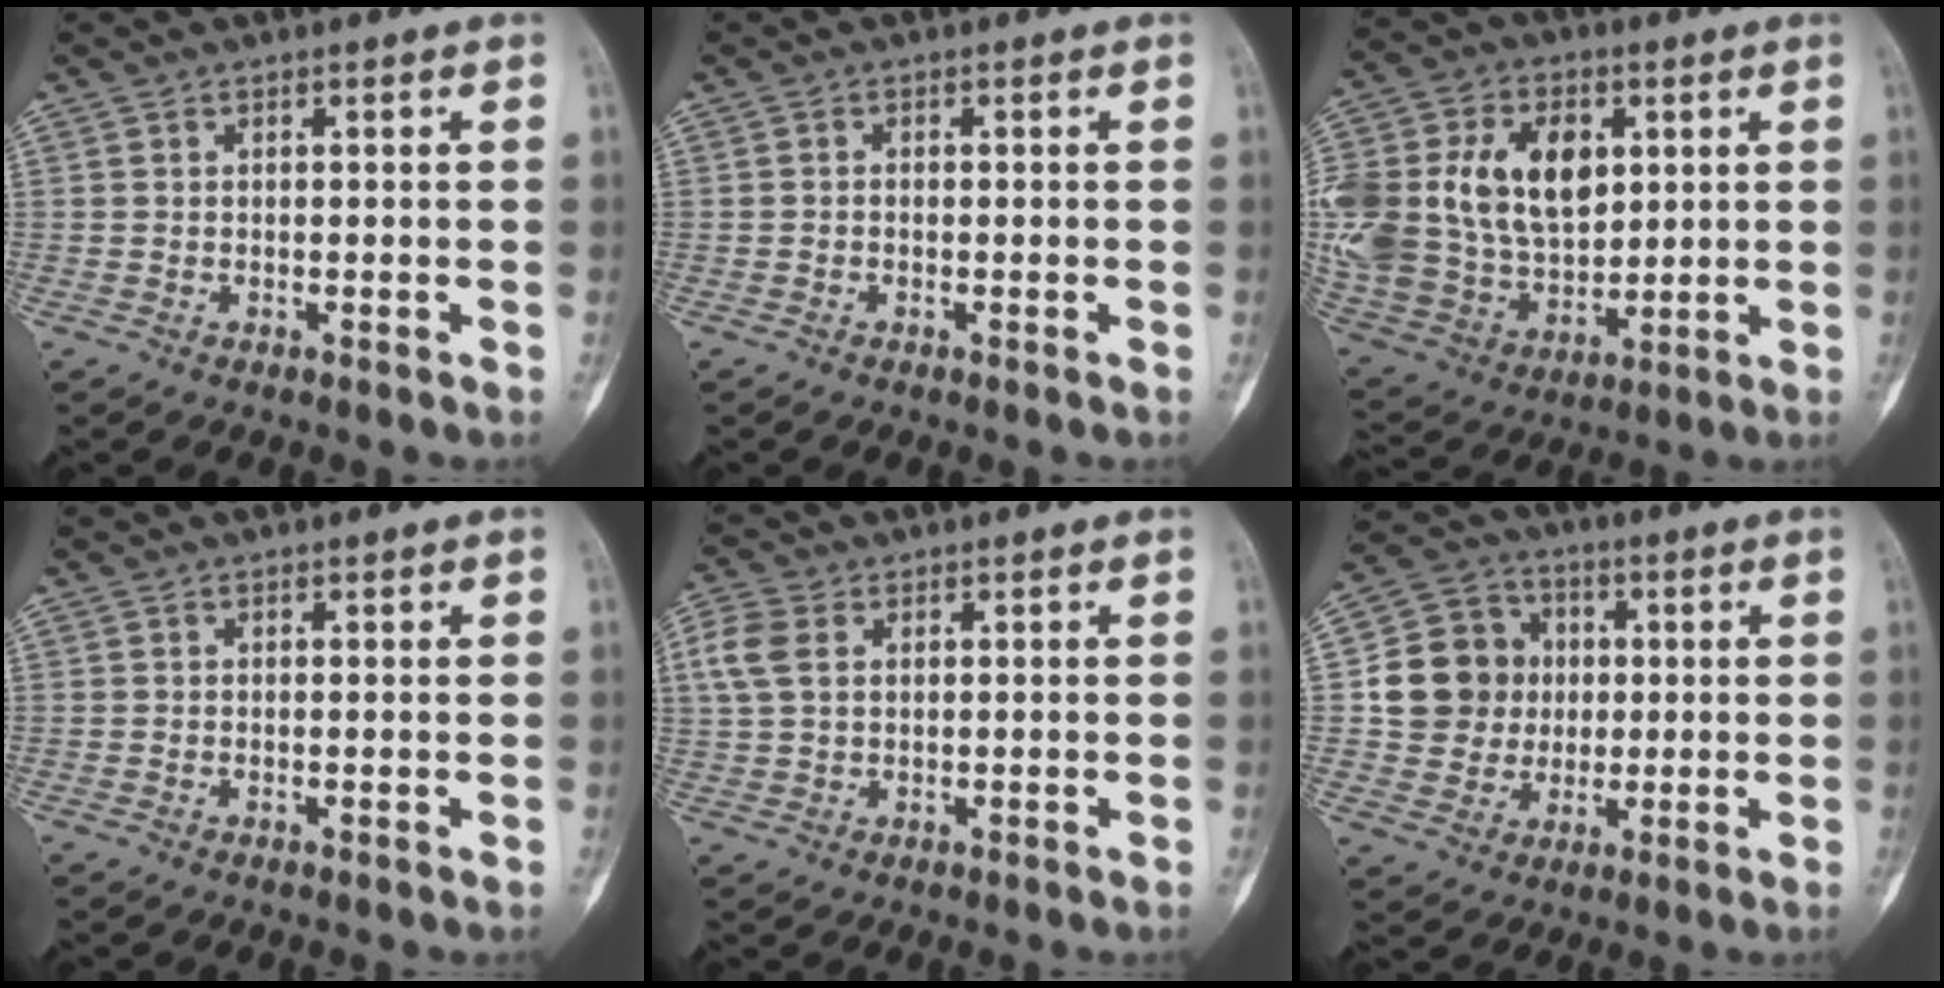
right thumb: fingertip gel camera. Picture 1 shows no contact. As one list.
[{"total": 0.6, "force": [-0.2, 0.5, 0.2], "torque": [0.005, 0.003, -0.007]}, {"total": 27.6, "force": [5.6, 19.3, 19.0], "torque": [-0.396, 0.022, 0.120]}, {"total": 0.0}, {"total": 5.9, "force": [1.7, 4.1, 3.9], "torque": [-0.092, 0.009, 0.033]}, {"total": 12.9, "force": [1.1, 12.0, 4.8], "torque": [-0.049, 0.018, 0.023]}]